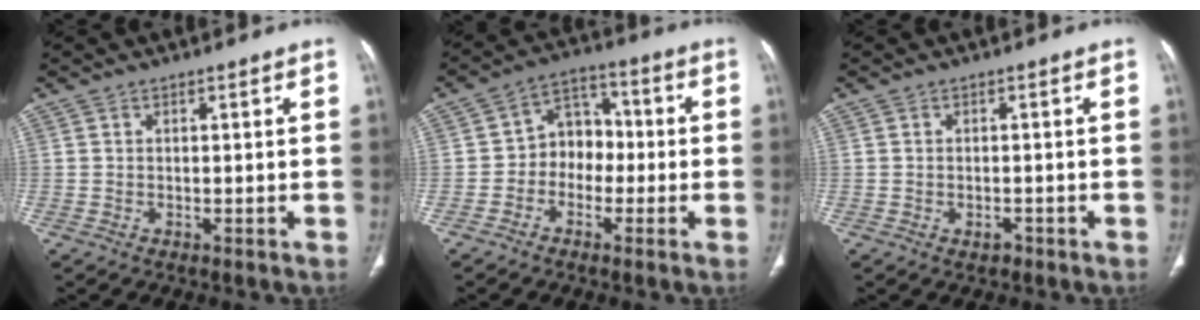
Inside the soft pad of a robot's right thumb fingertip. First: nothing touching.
{"total": 7.7, "force": [-1.5, 6.2, 4.2], "torque": [-0.026, 0.036, -0.044]}
{"total": 1.5, "force": [-0.8, 1.0, 0.9], "torque": [-0.012, 0.007, -0.008]}